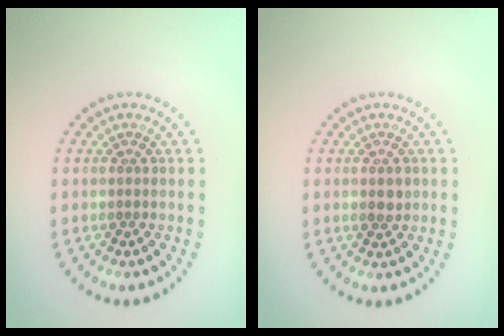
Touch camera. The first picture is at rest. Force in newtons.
{"total": 1.4, "press": 1.4, "slide": 0.1}